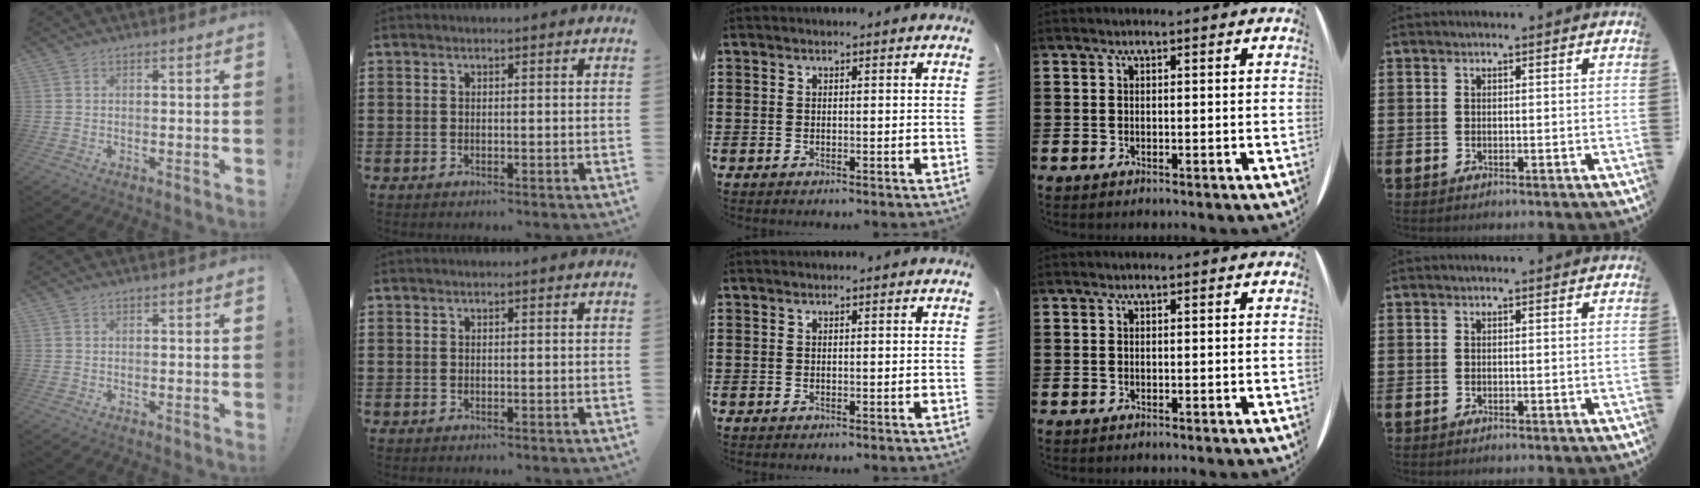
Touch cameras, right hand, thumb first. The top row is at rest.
{}